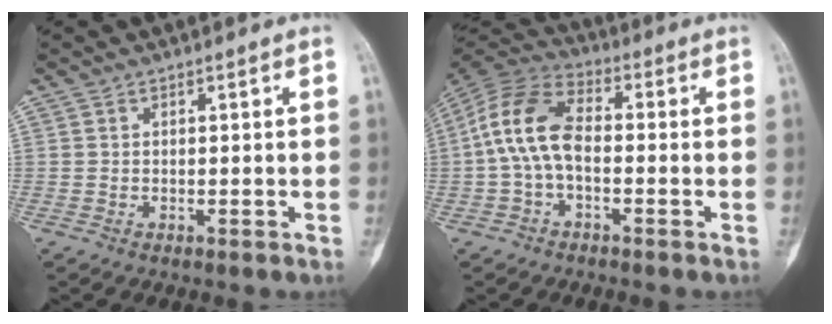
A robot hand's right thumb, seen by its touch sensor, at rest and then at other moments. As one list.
[{"total": 11.5, "force": [-0.9, 6.6, 9.3], "torque": [-0.181, 0.033, -0.028]}]